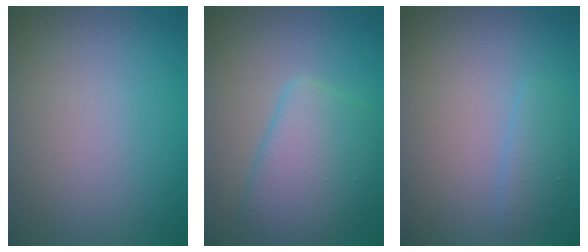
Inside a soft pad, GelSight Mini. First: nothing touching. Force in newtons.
{"total": 5.5, "press": 5.4, "slide": 0.2}
{"total": 1.6, "press": 1.6, "slide": 0.1}